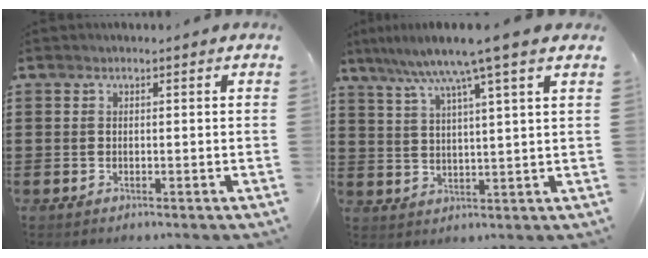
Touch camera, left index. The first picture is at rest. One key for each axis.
{"total": 7.7, "fx": 5.4, "fy": -0.7, "fz": 5.4, "tx": -0.121, "ty": -0.022, "tz": 0.087}